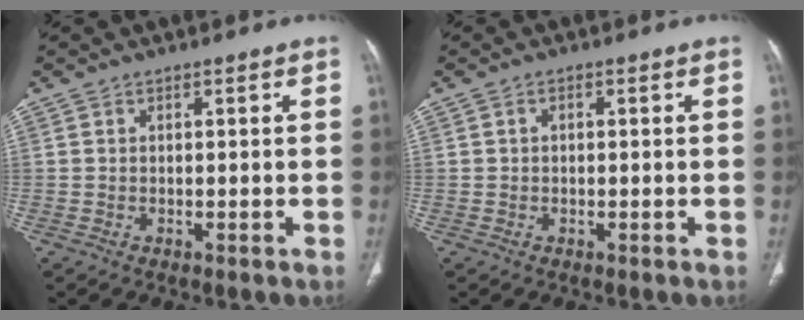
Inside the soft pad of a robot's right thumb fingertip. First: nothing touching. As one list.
[{"total": 0.8, "force": [0.1, 0.6, 0.5], "torque": [-0.007, 0.003, -0.001]}]